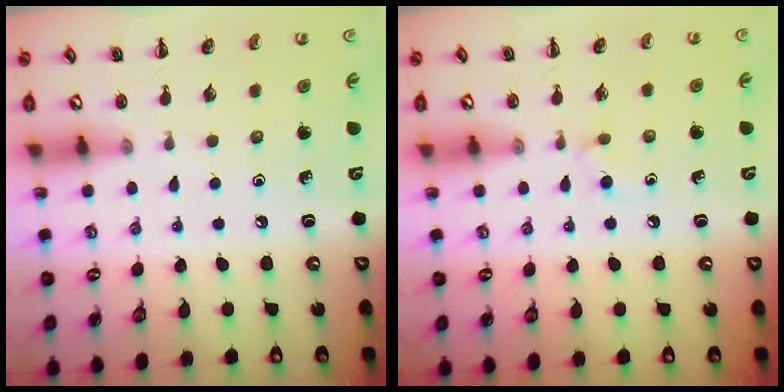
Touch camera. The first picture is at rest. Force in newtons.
{"total": 2.2, "press": 2.0, "slide": 1.0}